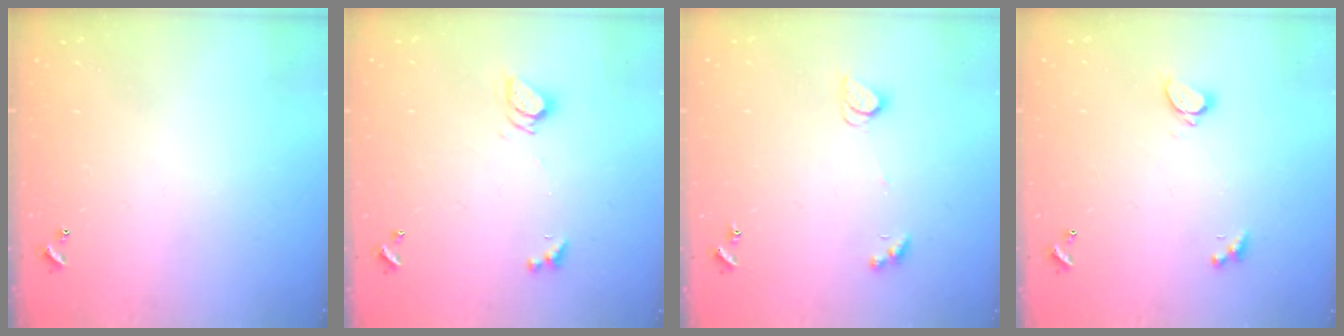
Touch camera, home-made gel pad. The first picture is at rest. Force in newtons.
{"total": 3.6, "press": 3.6, "slide": 0.4}
{"total": 2.1, "press": 2.1, "slide": 0.4}
{"total": 2.2, "press": 2.0, "slide": 0.9}